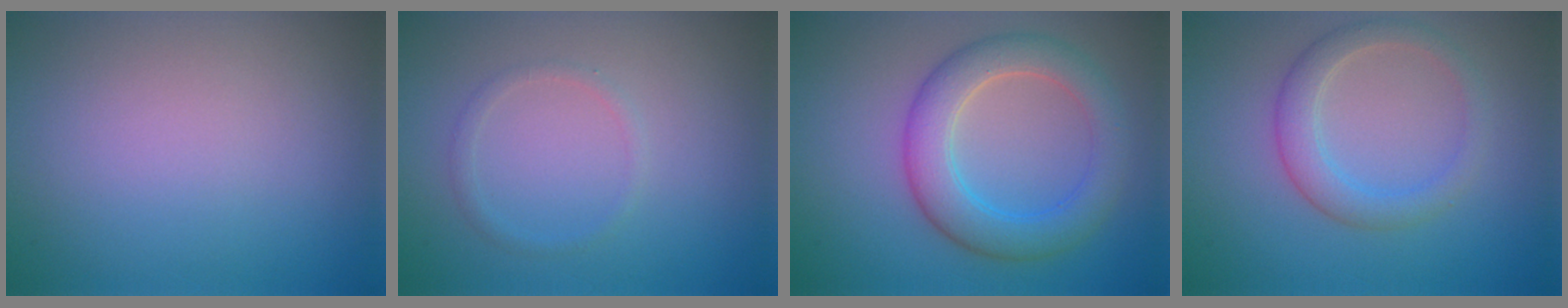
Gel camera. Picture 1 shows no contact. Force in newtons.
{"total": 1.0, "press": 1.0, "slide": 0.1}
{"total": 5.5, "press": 5.5, "slide": 0.1}
{"total": 2.8, "press": 2.8, "slide": 0.2}